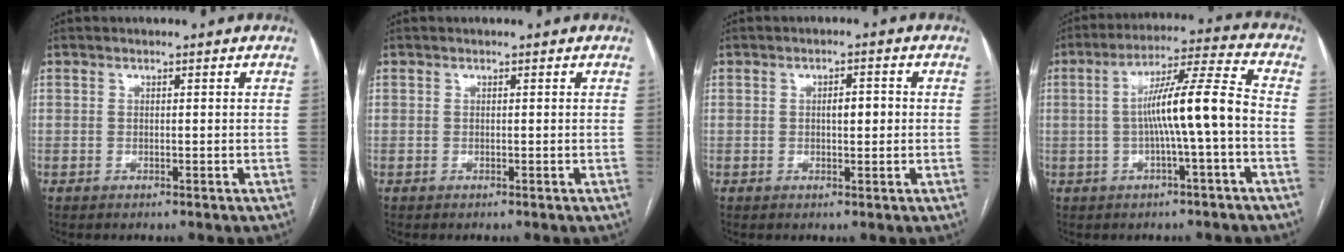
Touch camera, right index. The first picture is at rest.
{"total": 0.0}
{"total": 2.7, "force": [0.1, 0.9, 2.5], "torque": [-0.040, 0.005, 0.002]}
{"total": 10.6, "force": [-1.4, -0.5, 10.5], "torque": [-0.179, 0.023, -0.026]}